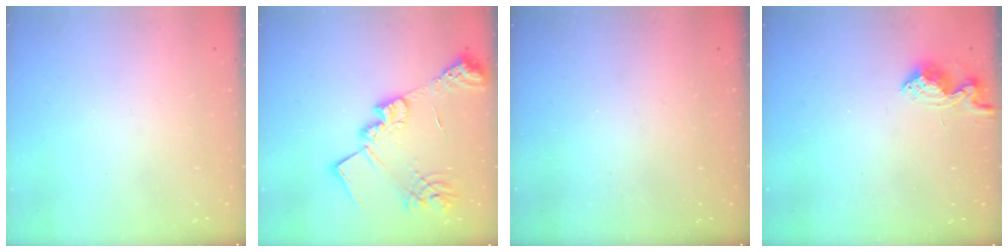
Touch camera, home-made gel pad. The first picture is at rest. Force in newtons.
{"total": 18.9, "press": 18.8, "slide": 1.5}
{"total": 0.6, "press": 0.5, "slide": 0.2}
{"total": 8.2, "press": 8.2, "slide": 0.4}